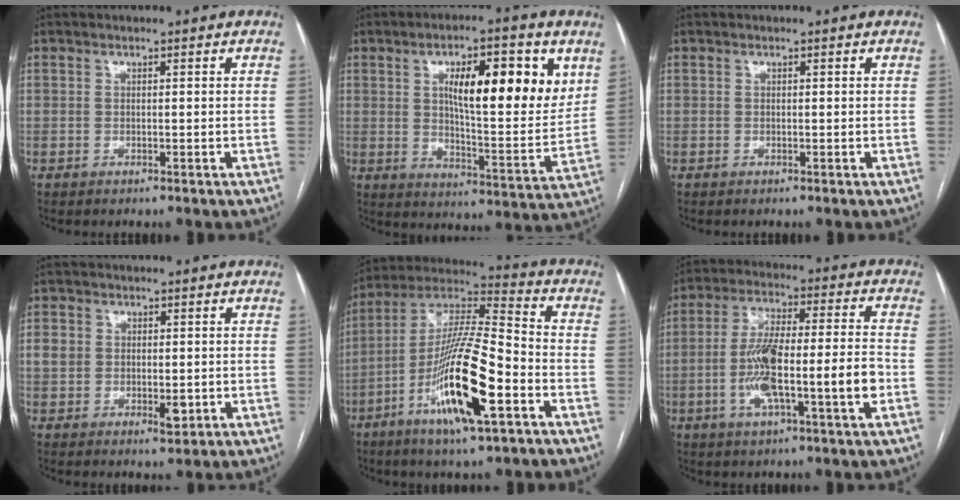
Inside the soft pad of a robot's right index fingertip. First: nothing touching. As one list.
[{"total": 17.0, "force": [6.2, 4.2, 15.2], "torque": [-0.218, 0.002, 0.099]}, {"total": 0.0}, {"total": 5.2, "force": [-0.3, 3.7, 3.6], "torque": [-0.052, 0.003, 0.003]}, {"total": 18.5, "force": [-6.9, 2.1, 17.0], "torque": [-0.333, -0.014, -0.123]}, {"total": 14.4, "force": [-3.4, 1.7, 13.9], "torque": [-0.257, 0.013, -0.057]}]